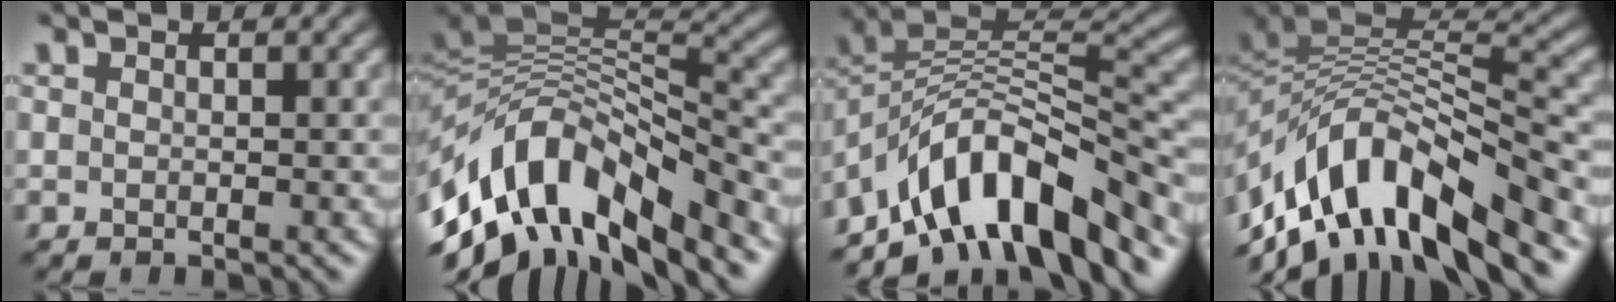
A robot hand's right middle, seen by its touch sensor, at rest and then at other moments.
{"total": 12.0, "force": [-5.8, 5.4, 9.0], "torque": [-0.165, 0.017, -0.113]}
{"total": 11.2, "force": [-6.8, 4.8, 7.5], "torque": [-0.111, 0.019, -0.132]}
{"total": 11.6, "force": [-6.3, 5.2, 8.3], "torque": [-0.150, 0.015, -0.115]}